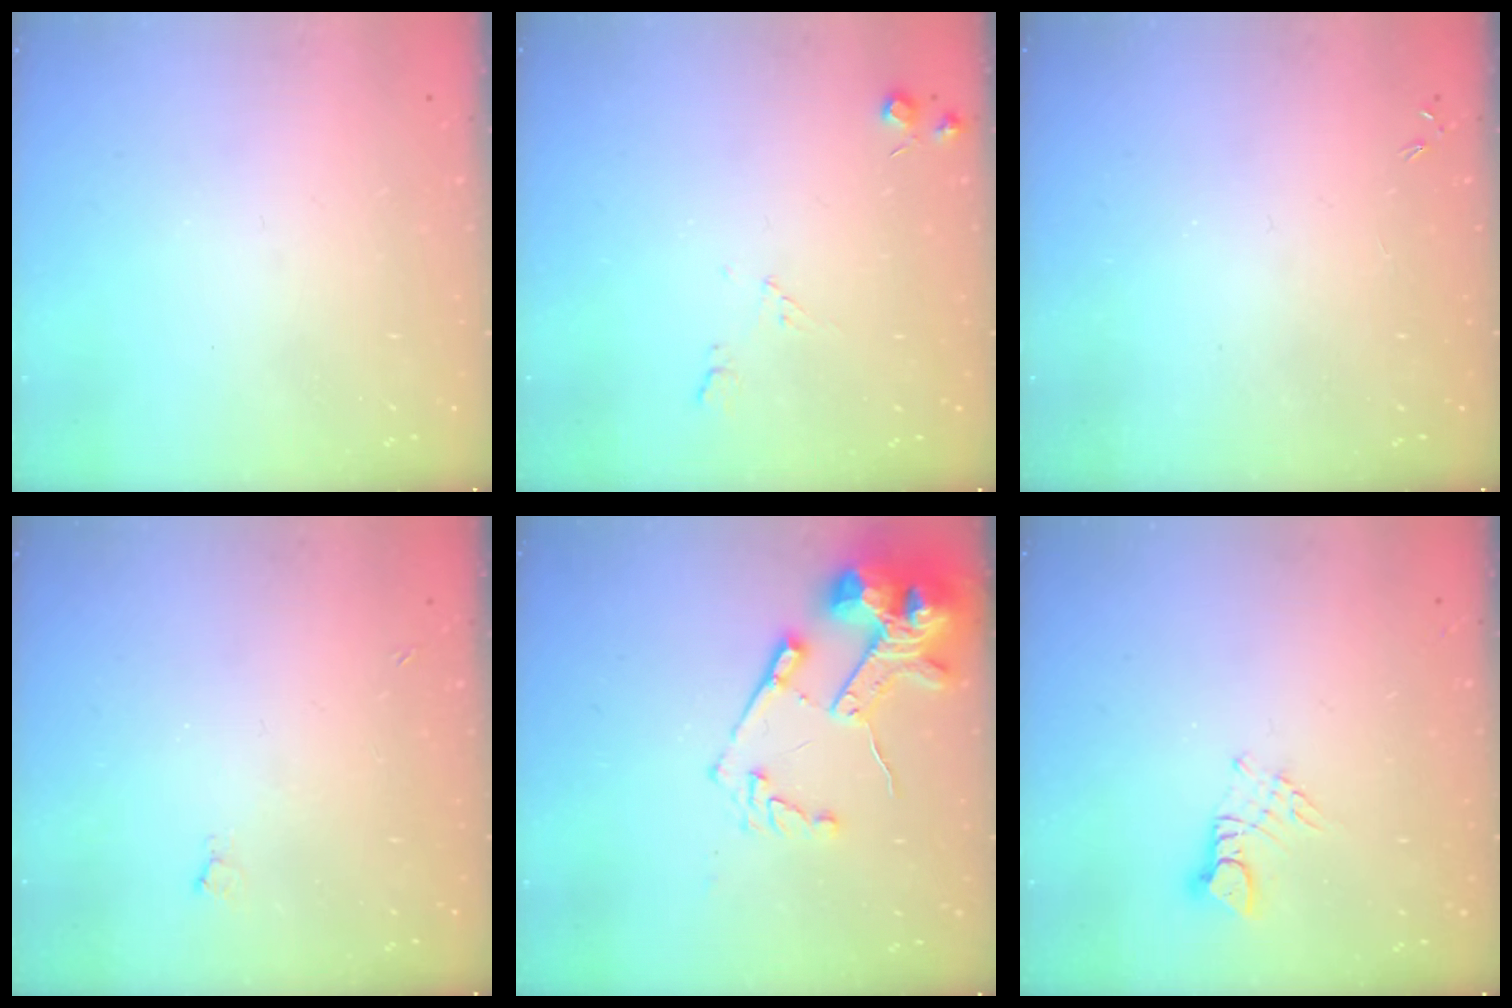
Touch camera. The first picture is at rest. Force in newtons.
{"total": 5.6, "press": 5.6, "slide": 0.9}
{"total": 0.0}
{"total": 2.5, "press": 2.4, "slide": 0.6}
{"total": 17.2, "press": 17.0, "slide": 2.3}
{"total": 3.4, "press": 3.4, "slide": 0.1}